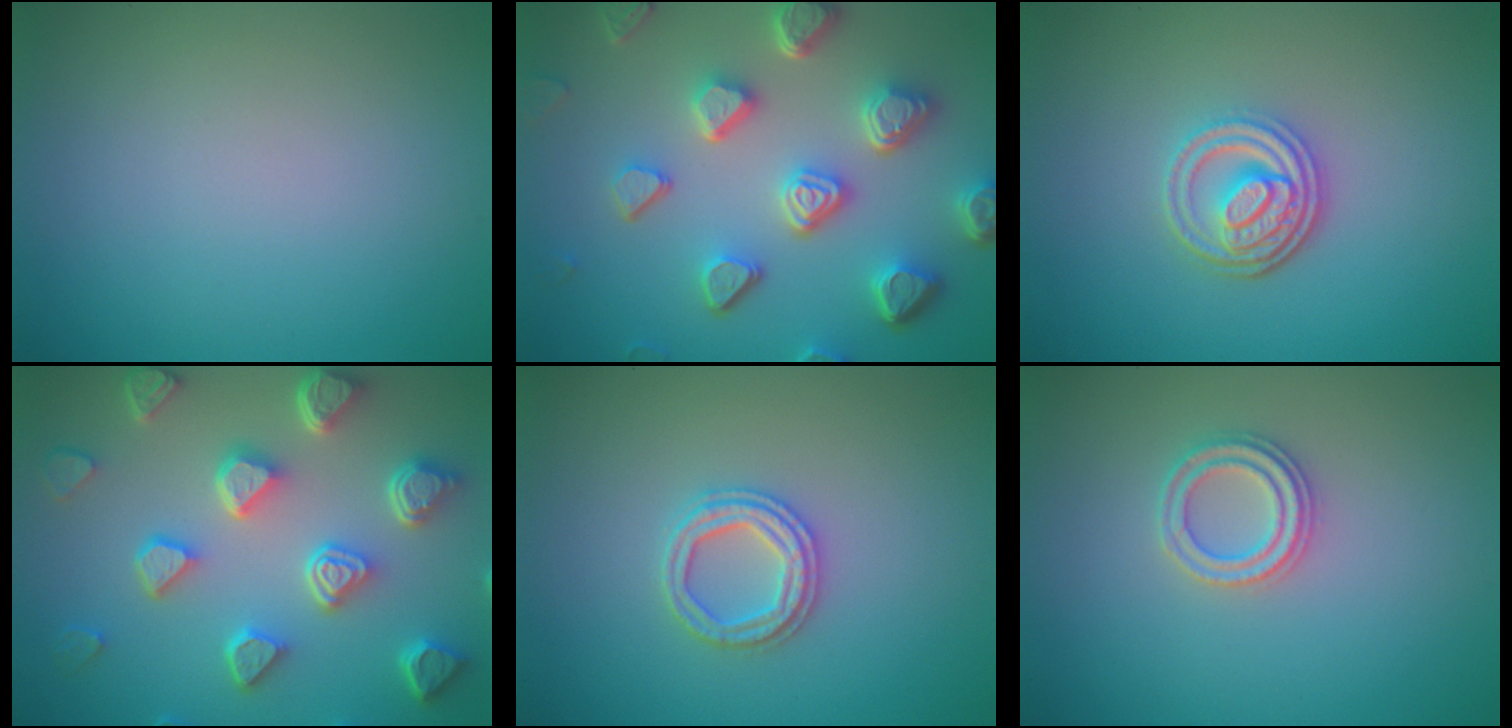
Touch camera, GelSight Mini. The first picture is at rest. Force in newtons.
{"total": 7.1, "press": 5.5, "slide": 4.5}
{"total": 4.1, "press": 3.2, "slide": 2.5}
{"total": 7.3, "press": 5.8, "slide": 4.5}
{"total": 2.4, "press": 2.4, "slide": 0.4}
{"total": 2.3, "press": 2.3, "slide": 0.4}